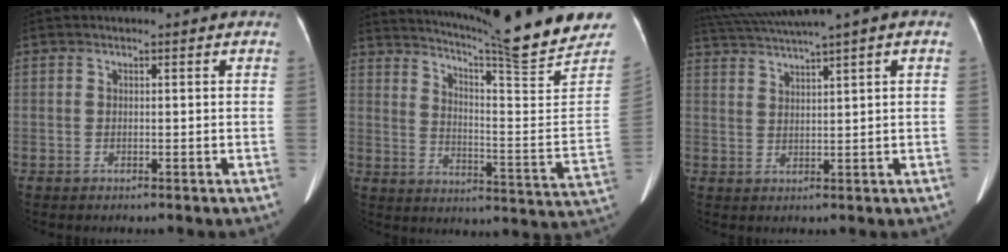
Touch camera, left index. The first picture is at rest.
{"total": 21.3, "force": [18.9, -1.5, 9.6], "torque": [-0.153, -0.093, 0.251]}
{"total": 8.2, "force": [6.0, -0.9, 5.5], "torque": [-0.099, 0.037, 0.103]}